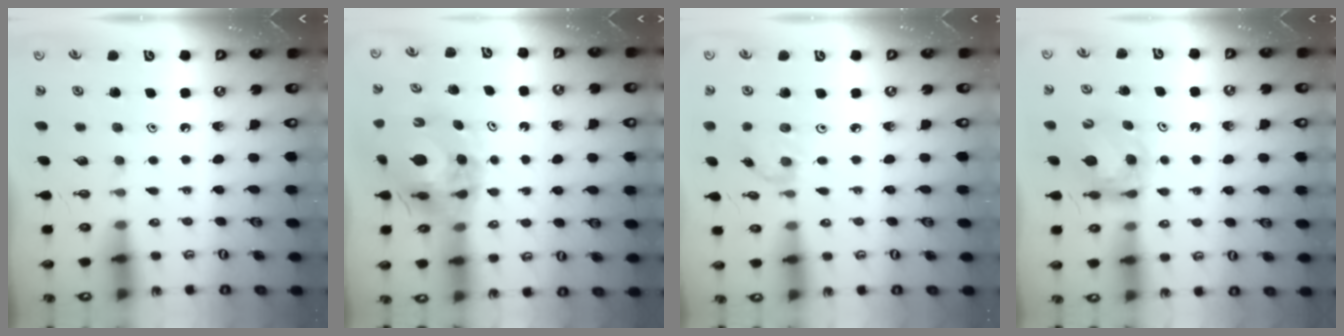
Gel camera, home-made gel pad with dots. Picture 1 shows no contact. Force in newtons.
{"total": 12.1, "press": 12.0, "slide": 1.5}
{"total": 2.0, "press": 2.0, "slide": 0.3}
{"total": 6.3, "press": 6.3, "slide": 0.4}